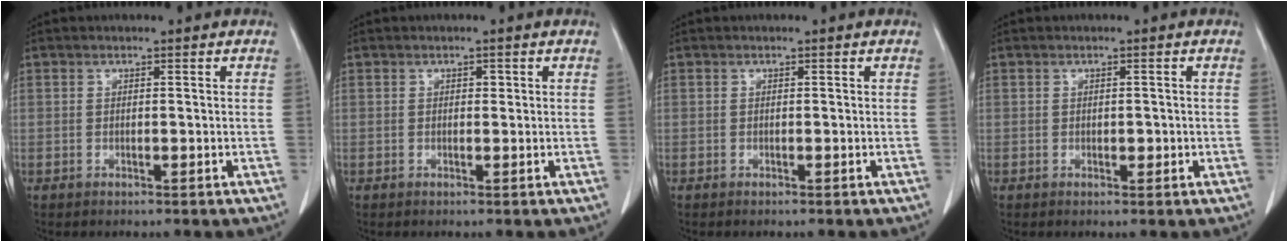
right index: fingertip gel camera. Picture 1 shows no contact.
{"total": 0.7, "force": [0.2, 0.5, 0.5], "torque": [-0.005, 0.002, 0.002]}
{"total": 0.0}
{"total": 1.0, "force": [-0.1, 0.7, 0.7], "torque": [-0.006, 0.001, 0.001]}